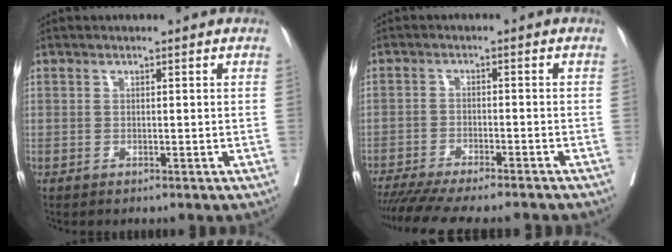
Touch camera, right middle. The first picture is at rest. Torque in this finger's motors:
{"motor_torque": [1.10, -1.04, 0.22, 0.13]}